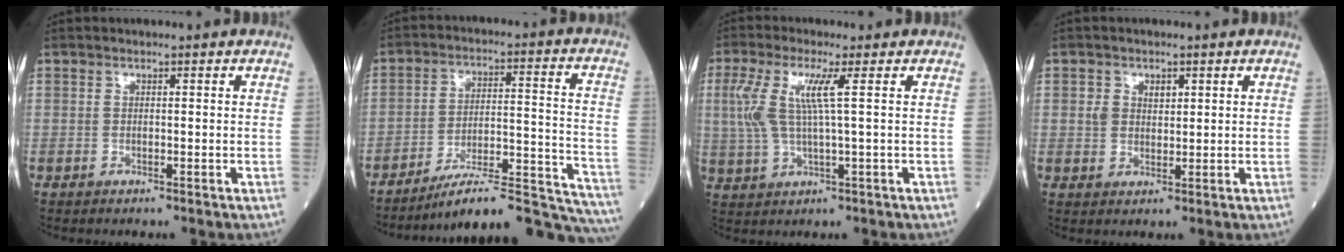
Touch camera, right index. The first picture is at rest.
{"total": 21.9, "force": [-20.6, 1.0, 7.5], "torque": [-0.044, 0.029, -0.290]}
{"total": 7.1, "force": [1.7, 0.6, 6.8], "torque": [-0.168, 0.010, 0.037]}
{"total": 3.0, "force": [1.0, 2.3, 1.6], "torque": [-0.027, 0.009, 0.018]}